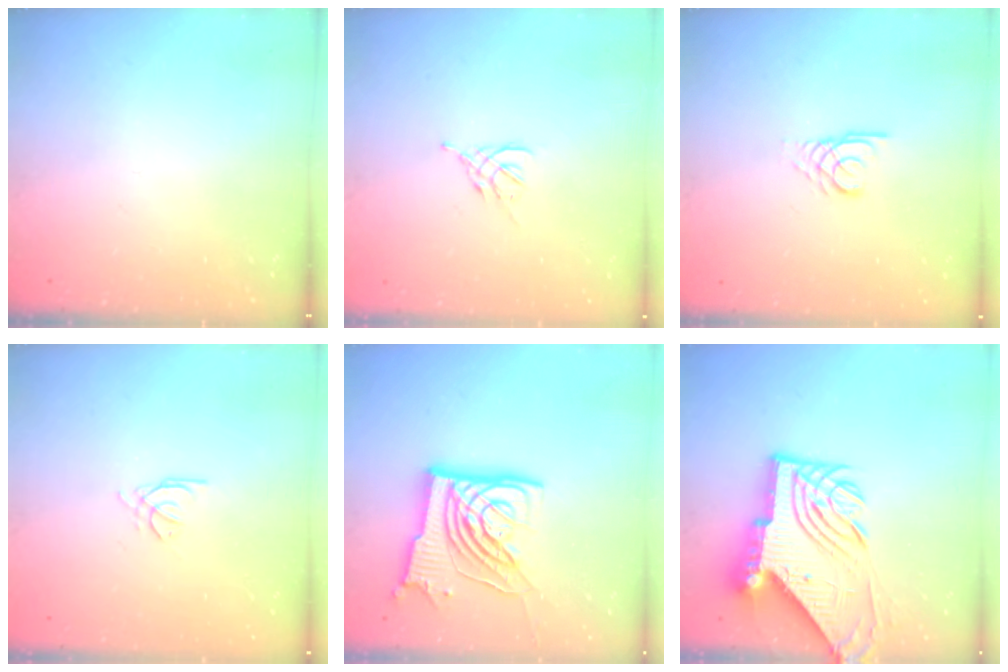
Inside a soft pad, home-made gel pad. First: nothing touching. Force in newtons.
{"total": 2.6, "press": 2.5, "slide": 0.7}
{"total": 2.5, "press": 2.5, "slide": 0.2}
{"total": 1.2, "press": 1.1, "slide": 0.4}
{"total": 19.2, "press": 19.1, "slide": 2.3}
{"total": 14.6, "press": 14.5, "slide": 1.6}